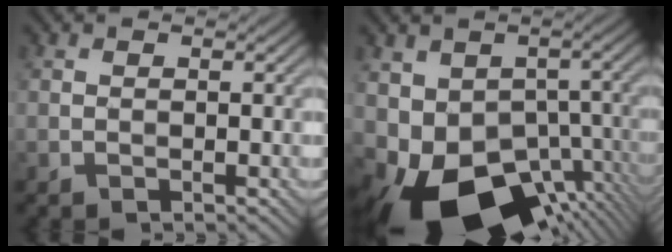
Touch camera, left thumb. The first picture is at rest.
{"total": 14.9, "force": [-6.5, 9.4, 9.6], "torque": [-0.166, -0.039, -0.085]}